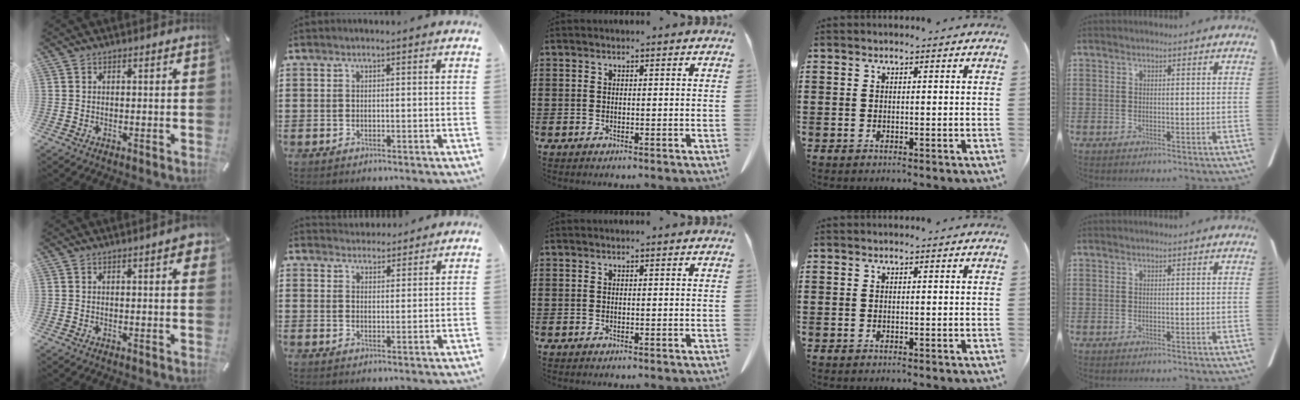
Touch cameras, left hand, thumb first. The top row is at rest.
{"thumb": {"total": 3.5, "force": [1.3, 0.9, 3.1], "torque": [-0.045, -0.001, 0.018]}, "index": {"total": 3.2, "force": [3.1, 0.8, -0.2], "torque": [-0.007, -0.007, 0.060]}}